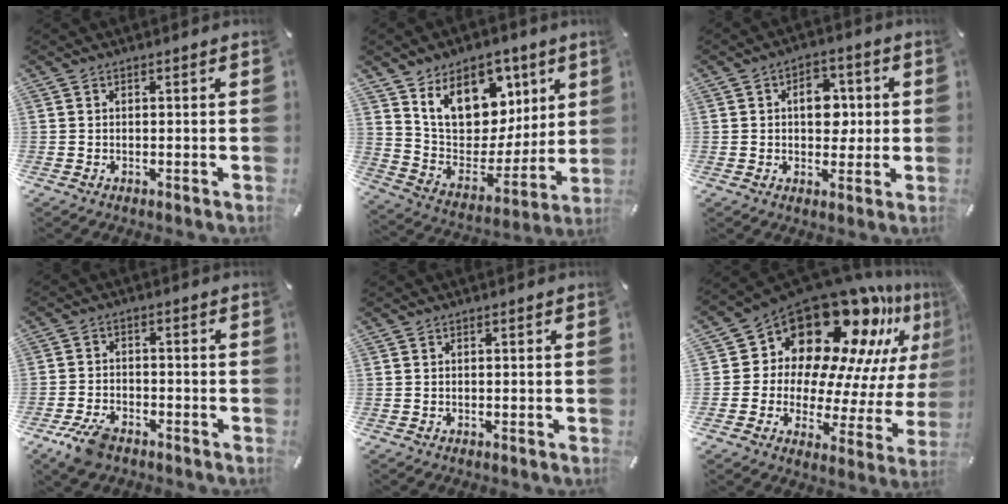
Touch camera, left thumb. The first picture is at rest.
{"total": 16.5, "force": [8.8, 11.9, 7.2], "torque": [-0.115, -0.058, 0.164]}
{"total": 8.2, "force": [1.0, 5.8, 5.7], "torque": [-0.068, -0.001, 0.010]}
{"total": 6.5, "force": [-4.2, 3.4, 3.5], "torque": [-0.084, 0.015, -0.082]}
{"total": 0.0}
{"total": 19.9, "force": [15.0, 10.5, 7.7], "torque": [-0.111, -0.151, 0.259]}